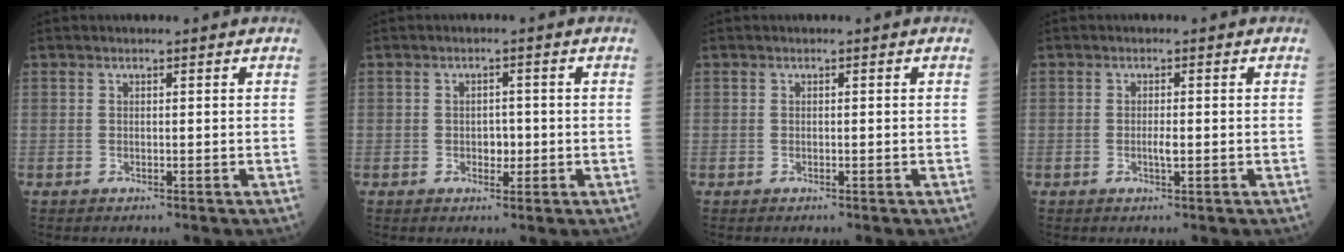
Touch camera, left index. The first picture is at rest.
{"total": 2.1, "force": [-0.6, 1.3, 1.5], "torque": [-0.017, 0.001, -0.010]}
{"total": 0.0}
{"total": 1.4, "force": [-0.5, 0.1, 1.3], "torque": [-0.025, -0.004, -0.009]}